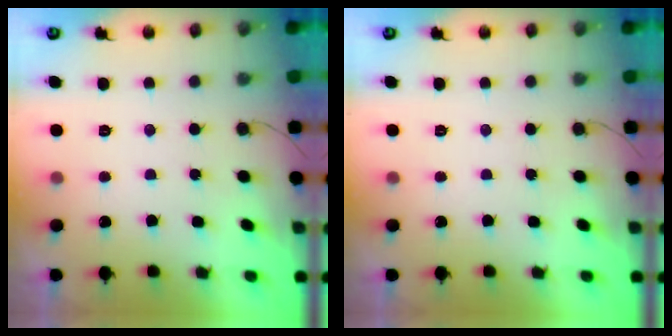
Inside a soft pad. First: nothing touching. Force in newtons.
{"total": 0.0}